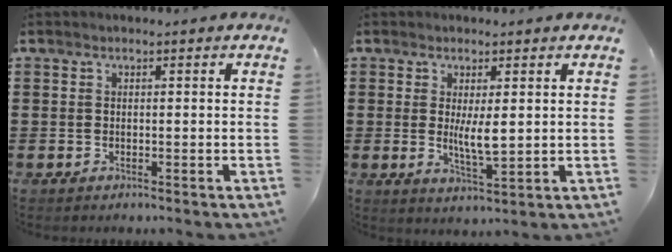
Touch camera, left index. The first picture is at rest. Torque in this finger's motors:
{"motor_torque": [1.02, -0.13, 0.59, 0.13]}